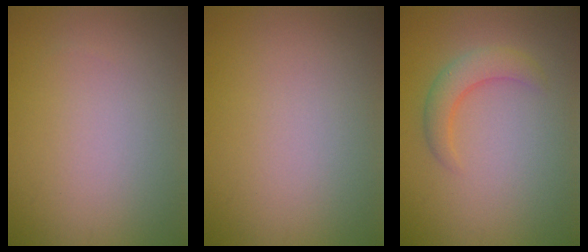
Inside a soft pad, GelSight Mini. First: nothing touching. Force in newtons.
{"total": 0.0}
{"total": 2.7, "press": 2.7, "slide": 0.1}